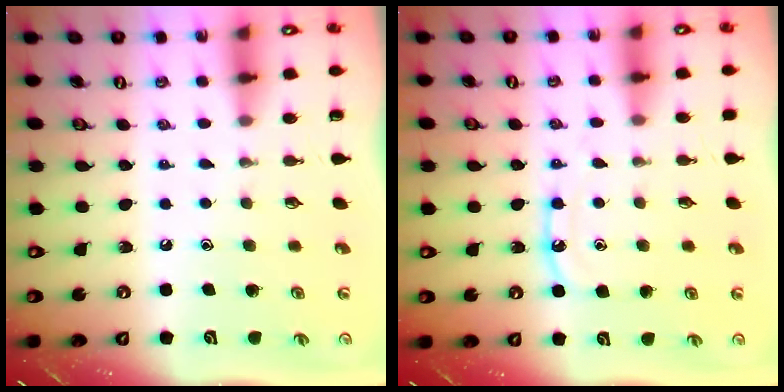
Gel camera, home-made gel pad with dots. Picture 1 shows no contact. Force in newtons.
{"total": 8.1, "press": 8.1, "slide": 0.7}